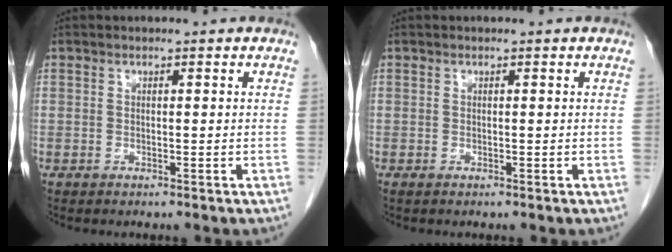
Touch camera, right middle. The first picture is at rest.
{"total": 0.0}